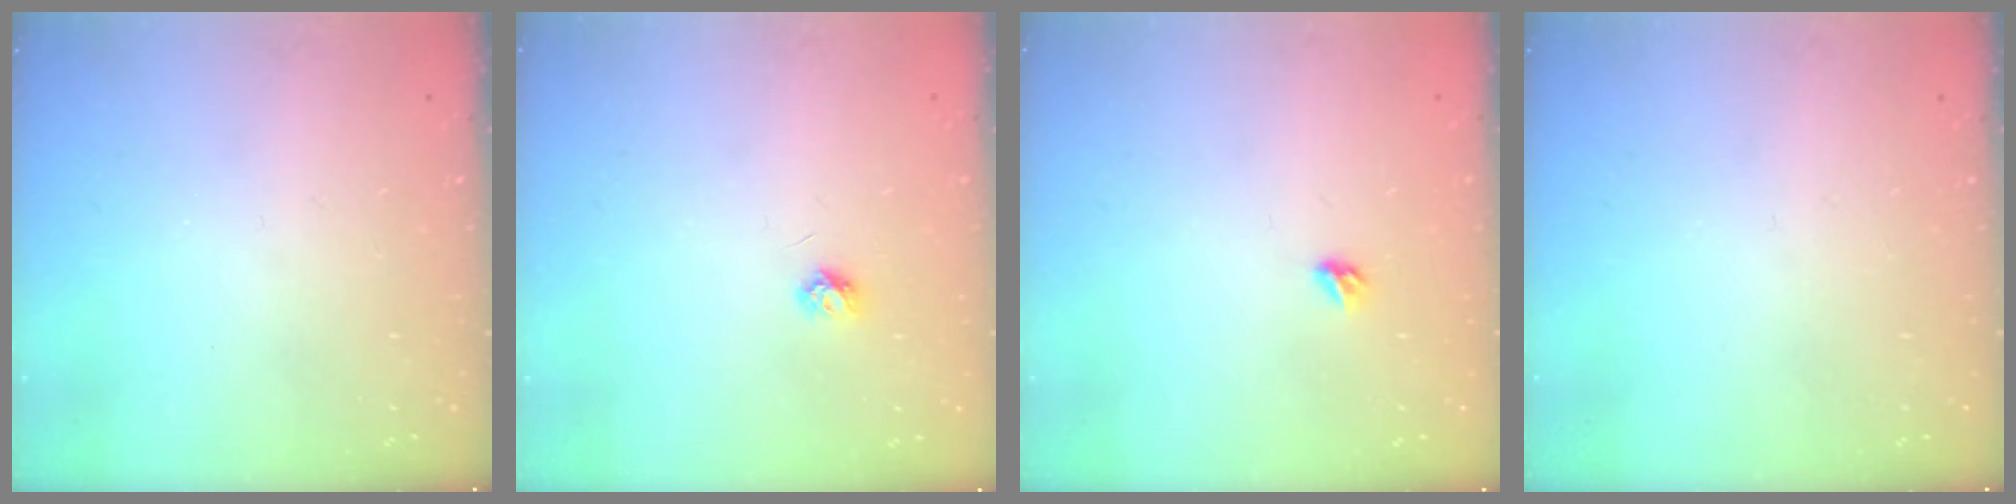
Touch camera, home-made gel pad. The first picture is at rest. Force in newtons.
{"total": 3.7, "press": 3.7, "slide": 0.5}
{"total": 3.5, "press": 3.4, "slide": 0.7}
{"total": 0.0}